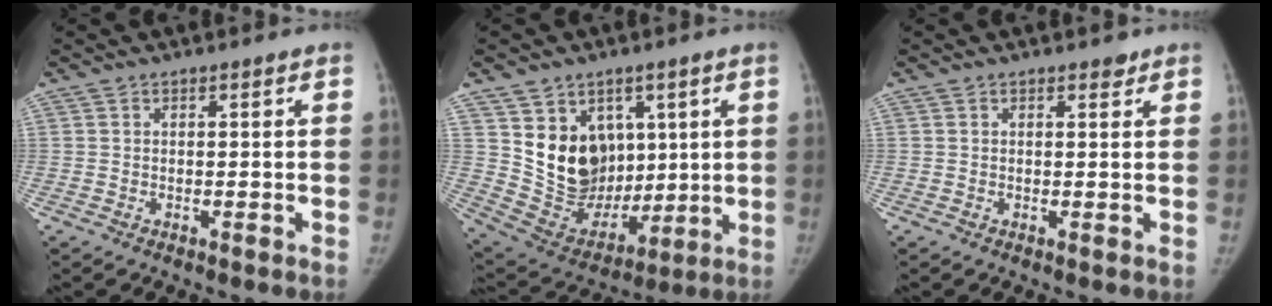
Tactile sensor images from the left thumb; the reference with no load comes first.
{"total": 15.0, "force": [4.7, 12.0, 7.7], "torque": [-0.085, -0.034, 0.114]}
{"total": 1.1, "force": [0.8, 0.6, 0.4], "torque": [0.002, -0.006, 0.008]}